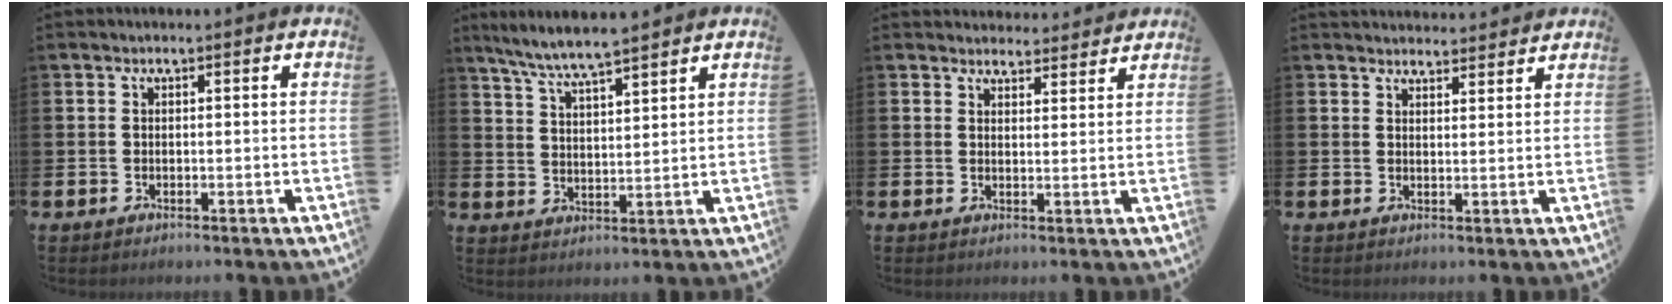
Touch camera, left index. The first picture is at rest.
{"total": 6.5, "force": [6.2, 0.1, 1.9], "torque": [-0.062, -0.025, 0.111]}
{"total": 3.5, "force": [3.4, 0.8, -0.3], "torque": [0.007, -0.020, 0.060]}
{"total": 3.1, "force": [3.0, 0.6, -0.1], "torque": [0.005, -0.018, 0.054]}